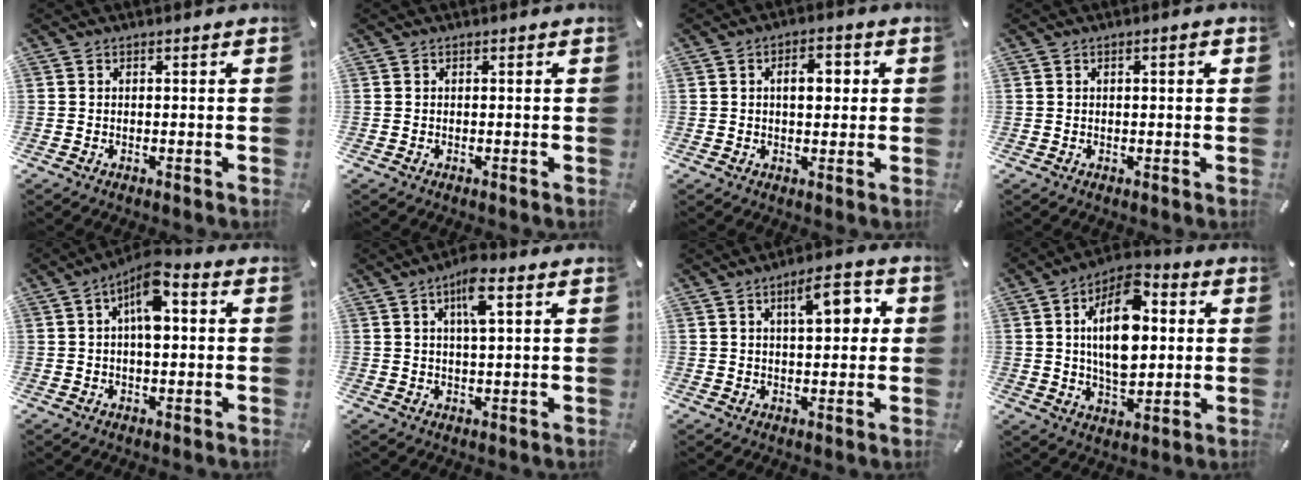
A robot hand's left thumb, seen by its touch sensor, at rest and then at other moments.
{"total": 0.0}
{"total": 5.9, "force": [1.0, 3.5, 4.6], "torque": [-0.062, 0.001, 0.006]}
{"total": 1.1, "force": [0.2, 0.3, 1.1], "torque": [-0.020, 0.004, 0.003]}
{"total": 8.3, "force": [1.7, 4.0, 7.1], "torque": [-0.108, 0.005, 0.026]}
{"total": 6.8, "force": [2.9, 1.6, 5.9], "torque": [-0.106, 0.002, 0.044]}
{"total": 8.5, "force": [2.9, 3.6, 7.1], "torque": [-0.103, -0.003, 0.040]}
{"total": 16.0, "force": [2.7, 9.6, 12.5], "torque": [-0.228, -0.001, 0.040]}